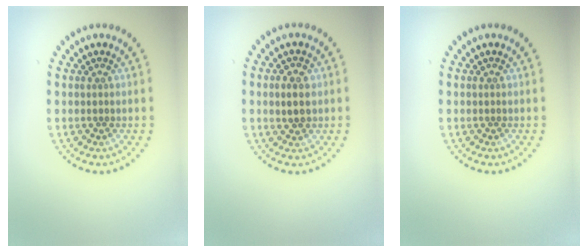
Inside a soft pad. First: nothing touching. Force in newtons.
{"total": 2.1, "press": 2.1, "slide": 0.3}
{"total": 0.0}